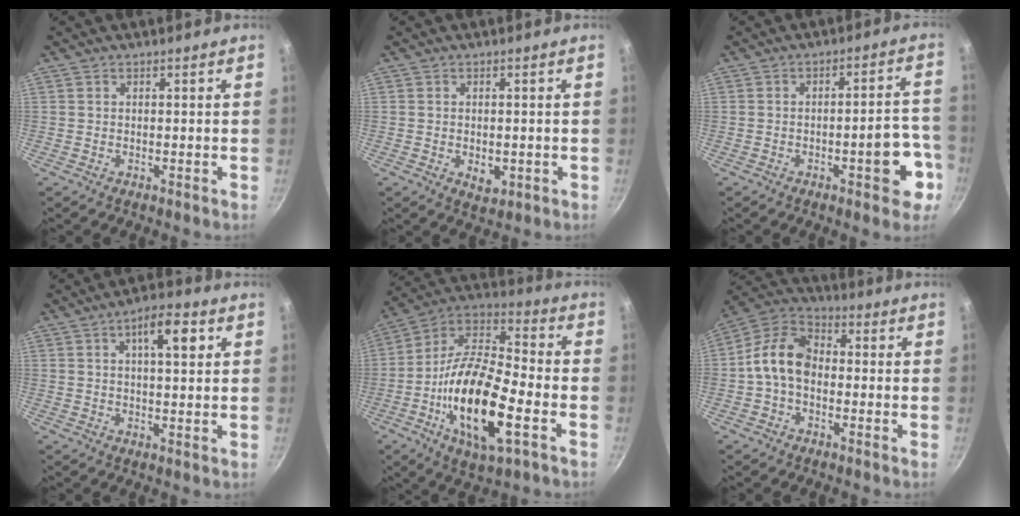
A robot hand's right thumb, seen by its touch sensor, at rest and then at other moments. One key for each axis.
{"total": 3.6, "fx": -0.7, "fy": 2.3, "fz": 2.7, "tx": -0.036, "ty": -0.006, "tz": -0.006}
{"total": 9.8, "fx": -4.1, "fy": 3.3, "fz": 8.3, "tx": -0.082, "ty": 0.037, "tz": -0.050}
{"total": 7.8, "fx": 2.6, "fy": 2.9, "fz": 6.7, "tx": -0.085, "ty": 0.002, "tz": 0.034}
{"total": 21.9, "fx": -6.3, "fy": 8.4, "fz": 19.2, "tx": -0.353, "ty": 0.025, "tz": -0.131}
{"total": 10.3, "fx": -1.0, "fy": 7.1, "fz": 7.4, "tx": -0.121, "ty": 0.037, "tz": -0.040}